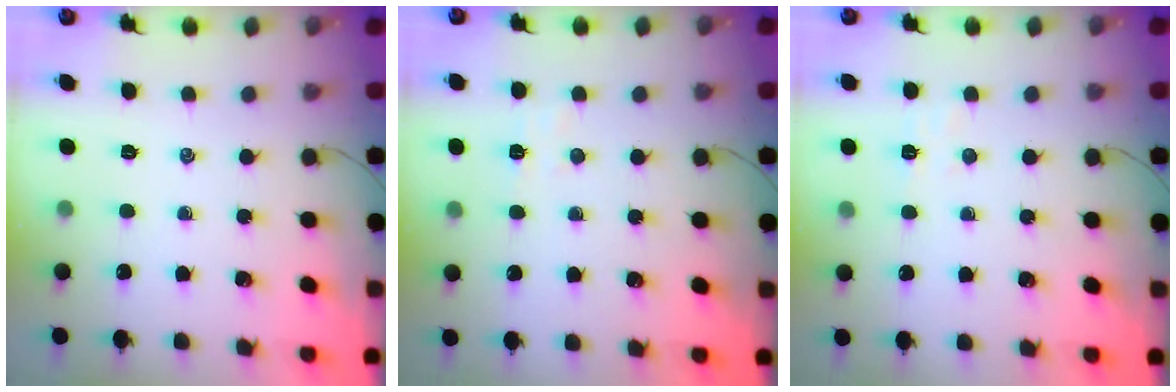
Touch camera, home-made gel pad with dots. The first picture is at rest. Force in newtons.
{"total": 3.0, "press": 2.9, "slide": 0.8}
{"total": 3.8, "press": 3.8, "slide": 0.7}